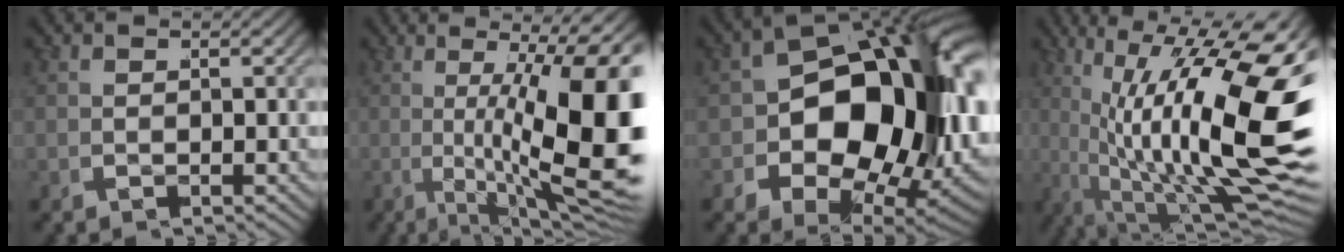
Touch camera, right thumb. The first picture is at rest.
{"total": 16.1, "force": [-0.3, 6.7, 14.6], "torque": [-0.216, -0.022, 0.008]}
{"total": 22.6, "force": [-0.8, 14.3, 17.5], "torque": [-0.287, -0.058, 0.016]}
{"total": 18.6, "force": [-1.0, 8.6, 16.4], "torque": [-0.257, -0.051, 0.018]}